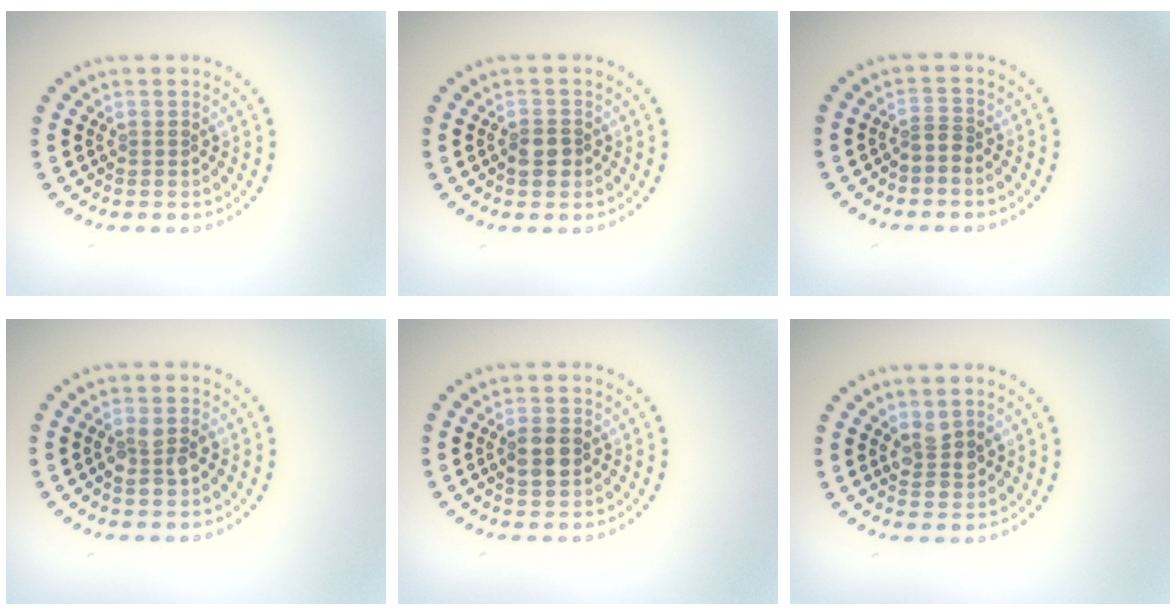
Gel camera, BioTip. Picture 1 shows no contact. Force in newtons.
{"total": 1.8, "press": 1.7, "slide": 0.7}
{"total": 1.2, "press": 0.7, "slide": 0.9}
{"total": 2.5, "press": 2.5, "slide": 0.4}
{"total": 2.6, "press": 2.6, "slide": 0.2}
{"total": 2.3, "press": 2.2, "slide": 0.6}